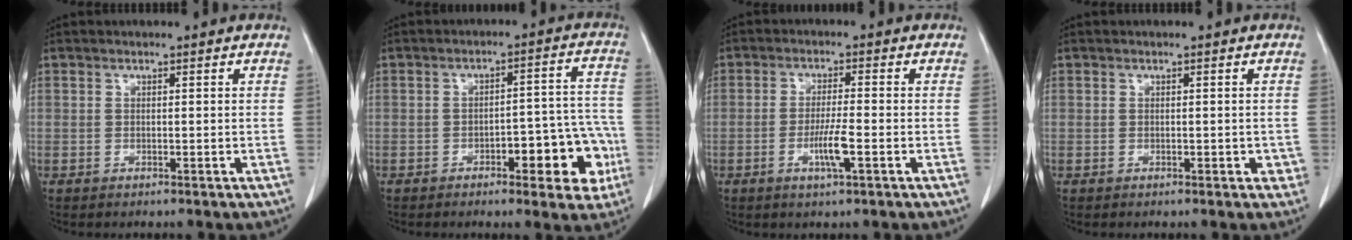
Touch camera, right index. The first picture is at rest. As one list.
[{"total": 10.8, "force": [-4.4, 3.8, 9.1], "torque": [-0.092, 0.037, -0.051]}, {"total": 4.7, "force": [-1.7, 0.0, 4.4], "torque": [-0.084, -0.008, -0.032]}, {"total": 1.4, "force": [-0.4, 0.8, 1.1], "torque": [-0.007, 0.003, -0.003]}]